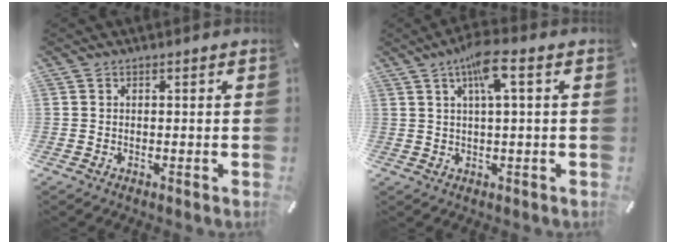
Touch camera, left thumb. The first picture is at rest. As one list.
[{"total": 7.8, "force": [2.9, 1.3, 7.1], "torque": [-0.133, 0.002, 0.046]}]